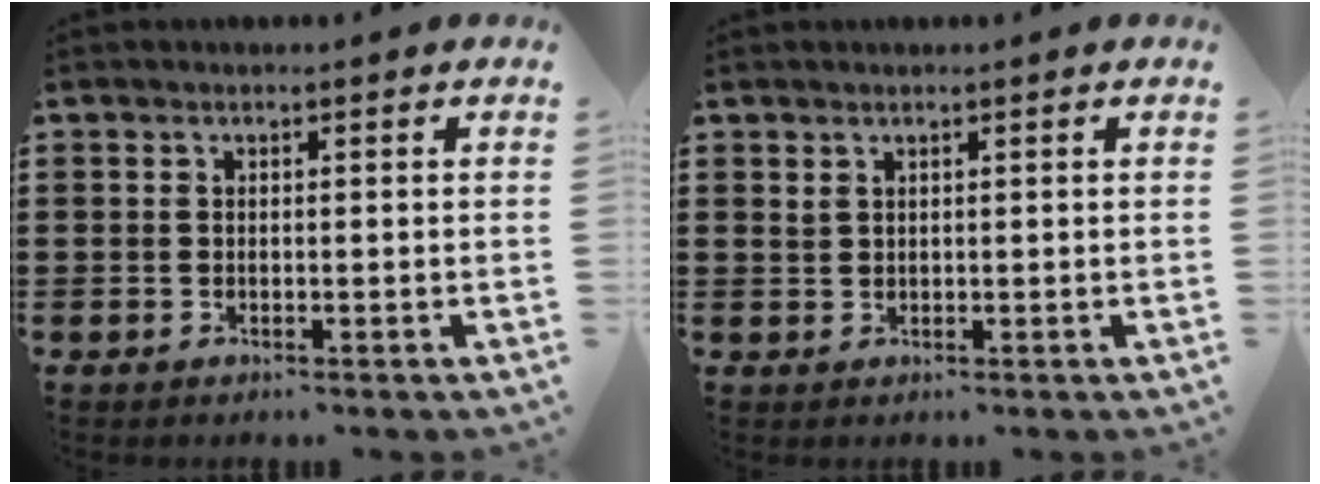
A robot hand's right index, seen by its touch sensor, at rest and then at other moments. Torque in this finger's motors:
{"motor_torque": [-0.23, 0.22, 0.00, 0.00]}